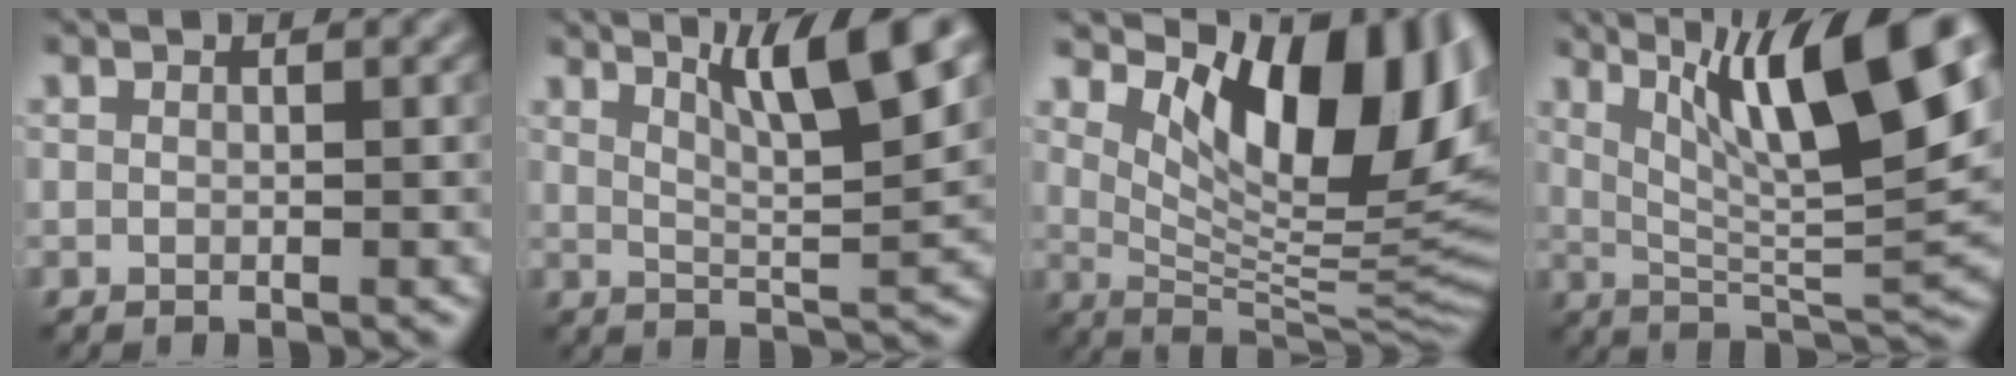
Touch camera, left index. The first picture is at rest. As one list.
[{"total": 7.6, "force": [4.2, 1.3, 6.2], "torque": [-0.086, 0.007, 0.071]}, {"total": 13.1, "force": [5.0, 5.9, 10.5], "torque": [-0.136, -0.006, 0.090]}, {"total": 12.4, "force": [5.5, 3.0, 10.7], "torque": [-0.169, 0.004, 0.098]}]